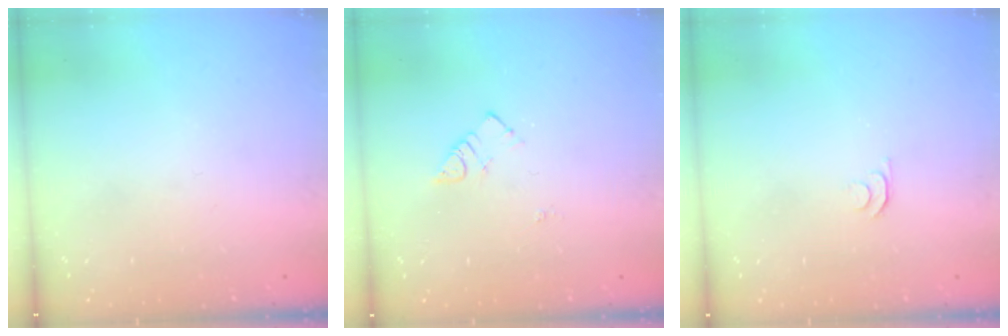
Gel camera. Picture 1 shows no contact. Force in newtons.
{"total": 3.9, "press": 3.8, "slide": 0.5}
{"total": 4.3, "press": 4.3, "slide": 0.7}